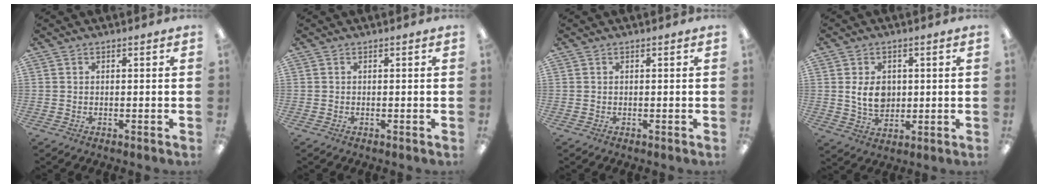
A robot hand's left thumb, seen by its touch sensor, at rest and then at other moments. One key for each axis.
{"total": 0.0}
{"total": 0.0}
{"total": 6.8, "fx": 1.1, "fy": 5.0, "fz": 4.5, "tx": -0.074, "ty": -0.002, "tz": 0.017}